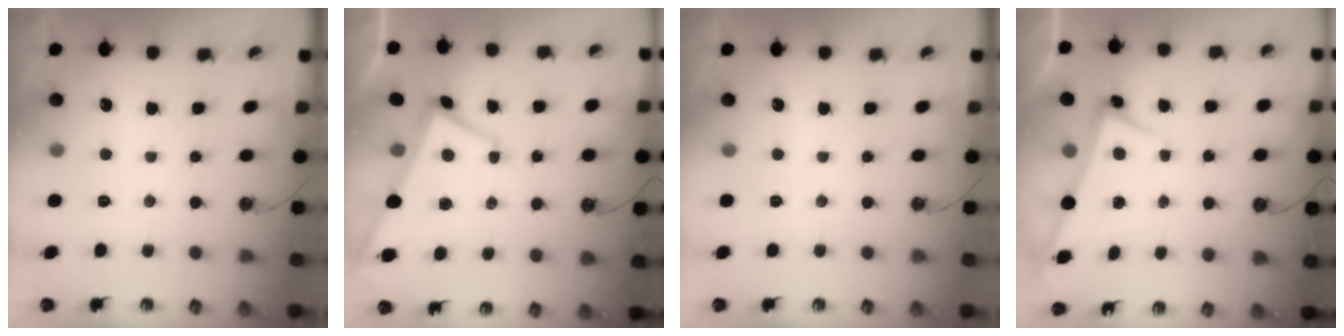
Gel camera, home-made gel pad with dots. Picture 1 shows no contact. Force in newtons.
{"total": 1.0, "press": 0.5, "slide": 0.9}
{"total": 0.0}
{"total": 2.4, "press": 2.2, "slide": 0.8}